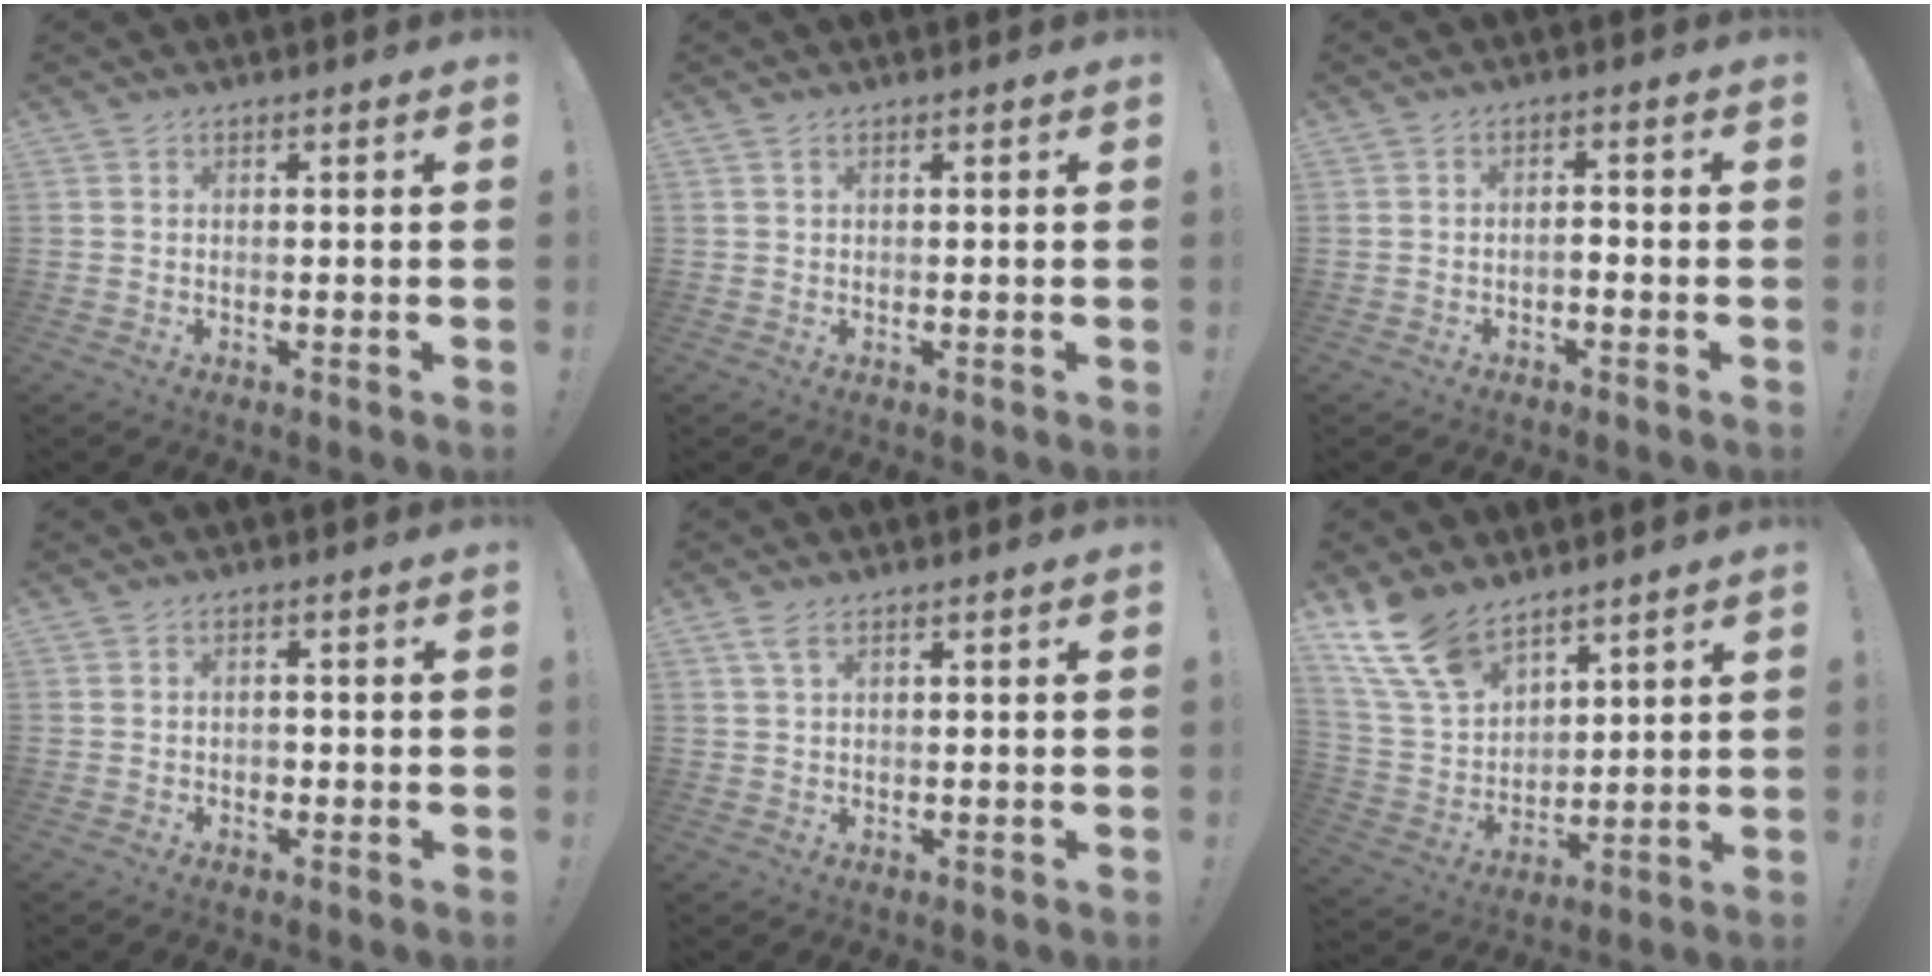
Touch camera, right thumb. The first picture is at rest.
{"total": 0.6, "force": [0.4, 0.3, 0.4], "torque": [-0.010, 0.001, 0.007]}
{"total": 2.1, "force": [-1.4, 0.5, 1.5], "torque": [-0.031, 0.008, -0.024]}
{"total": 1.6, "force": [-0.8, 1.2, 0.7], "torque": [-0.019, 0.005, -0.013]}
{"total": 3.1, "force": [1.7, 1.4, 2.1], "torque": [-0.038, -0.004, 0.030]}
{"total": 14.7, "force": [11.1, 7.4, 6.3], "torque": [-0.140, -0.067, 0.214]}